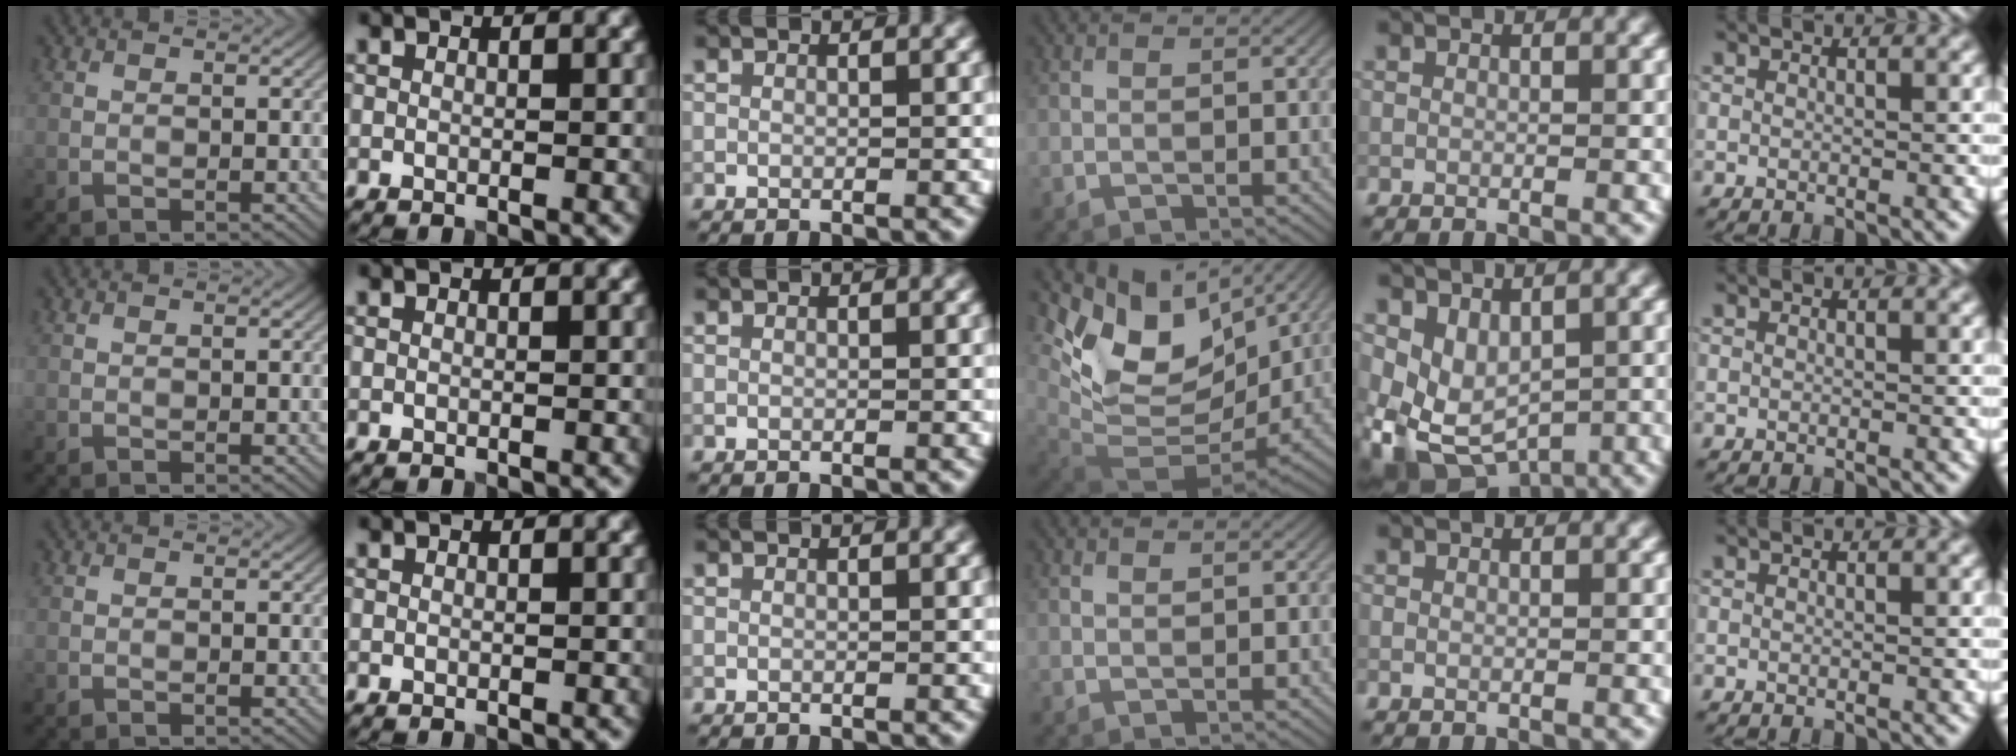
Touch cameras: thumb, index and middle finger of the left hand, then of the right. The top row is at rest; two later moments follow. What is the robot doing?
{"motion": "lift_and_place", "object": "coin"}